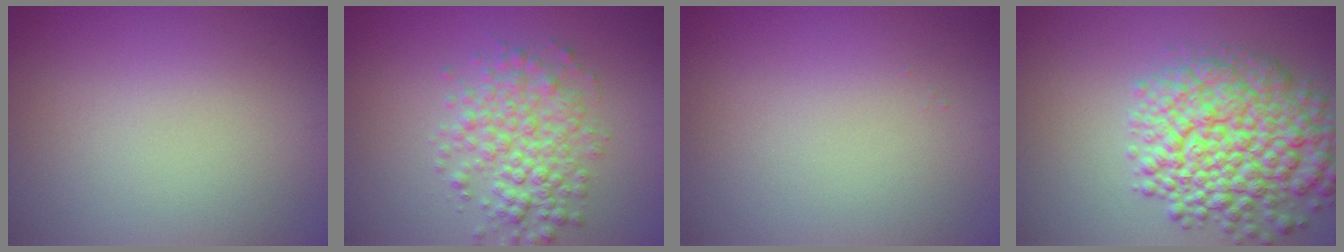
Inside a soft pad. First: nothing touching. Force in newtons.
{"total": 4.4, "press": 4.4, "slide": 0.0}
{"total": 0.0}
{"total": 8.9, "press": 8.9, "slide": 0.4}